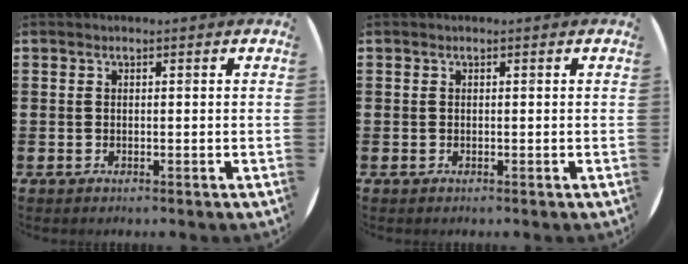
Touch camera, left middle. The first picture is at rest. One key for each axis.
{"total": 0.0}